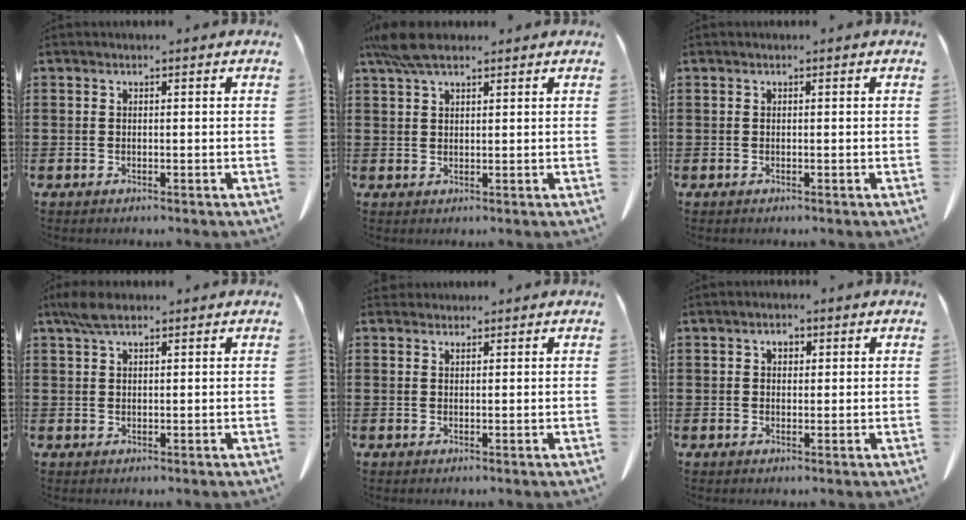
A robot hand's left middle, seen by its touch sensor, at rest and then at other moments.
{"total": 5.5, "force": [4.0, 1.6, 3.4], "torque": [-0.079, 0.000, 0.077]}
{"total": 0.0}
{"total": 3.6, "force": [2.4, 1.3, 2.4], "torque": [-0.054, 0.004, 0.045]}
{"total": 1.2, "force": [1.1, 0.4, 0.2], "torque": [-0.007, -0.001, 0.023]}
{"total": 1.9, "force": [0.8, 1.1, 1.3], "torque": [-0.021, 0.002, 0.012]}